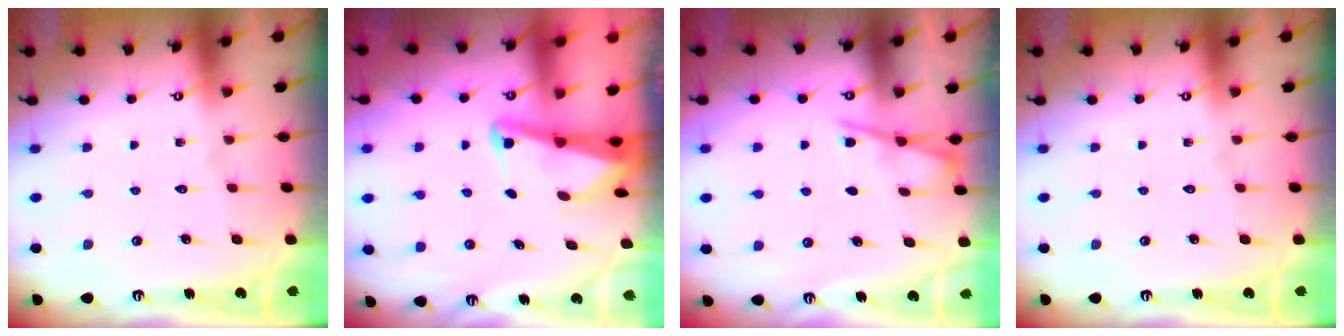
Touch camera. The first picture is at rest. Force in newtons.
{"total": 2.6, "press": 2.6, "slide": 0.5}
{"total": 5.2, "press": 5.2, "slide": 0.6}
{"total": 0.0}